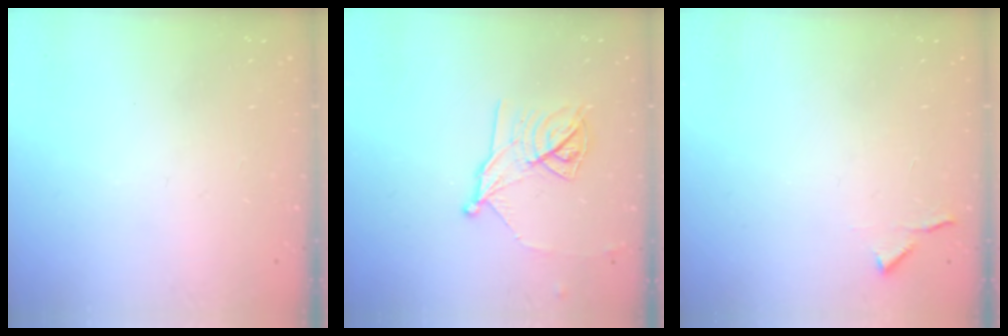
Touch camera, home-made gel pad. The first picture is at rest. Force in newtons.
{"total": 12.9, "press": 12.9, "slide": 0.2}
{"total": 4.2, "press": 4.1, "slide": 0.6}